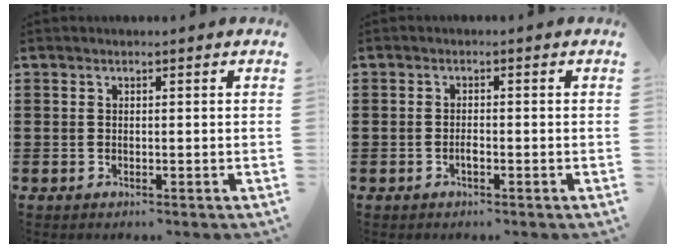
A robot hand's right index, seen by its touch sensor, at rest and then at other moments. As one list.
[{"total": 1.2, "force": [-0.7, 0.4, 1.0], "torque": [-0.022, -0.004, -0.011]}]